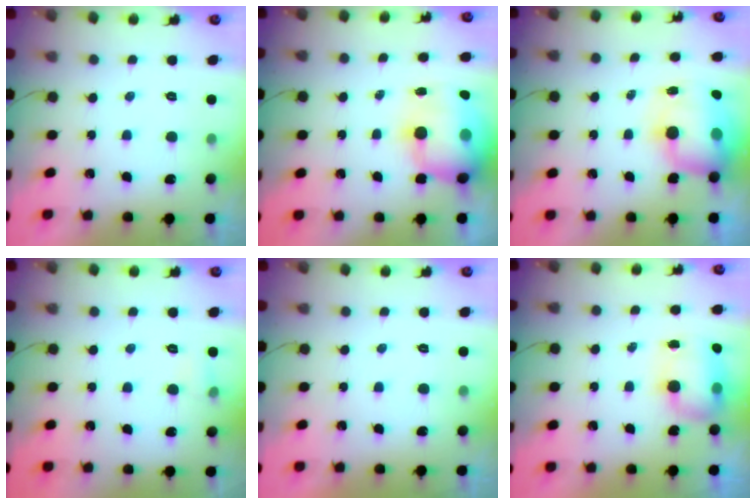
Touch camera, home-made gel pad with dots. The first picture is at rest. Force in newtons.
{"total": 14.6, "press": 14.2, "slide": 3.6}
{"total": 12.2, "press": 11.8, "slide": 3.0}
{"total": 4.6, "press": 4.4, "slide": 1.4}
{"total": 0.0}
{"total": 8.0, "press": 7.6, "slide": 2.6}